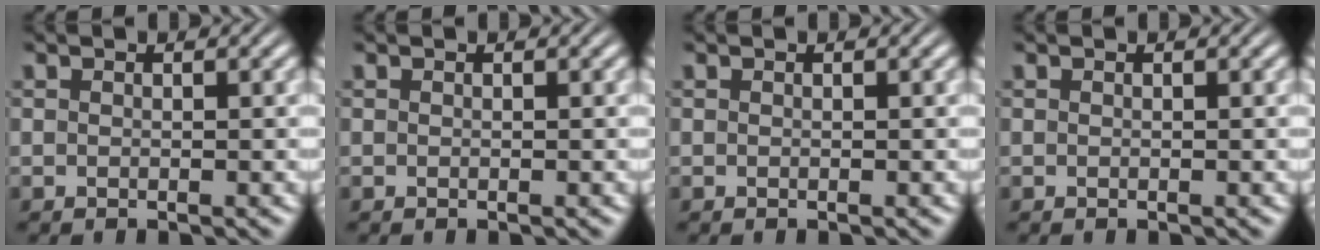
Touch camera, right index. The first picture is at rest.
{"total": 0.0}
{"total": 0.0}
{"total": 0.0}